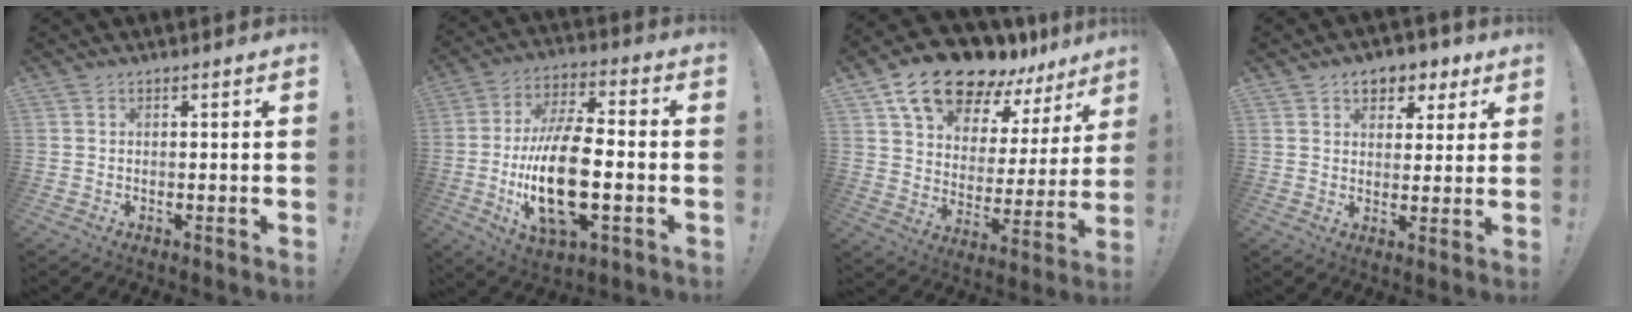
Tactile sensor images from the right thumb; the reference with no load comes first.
{"total": 19.2, "force": [-3.8, 7.9, 17.1], "torque": [-0.336, -0.004, -0.065]}
{"total": 18.1, "force": [14.2, 8.0, 7.8], "torque": [-0.150, -0.098, 0.257]}
{"total": 6.5, "force": [3.5, 4.9, 2.5], "torque": [-0.027, -0.015, 0.064]}